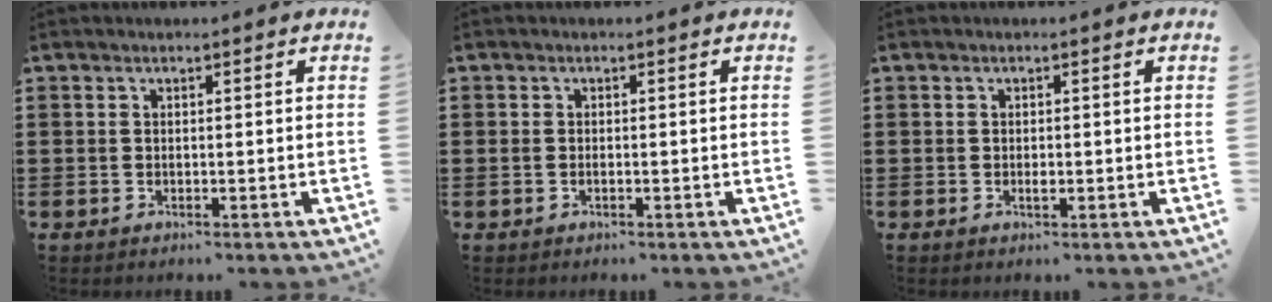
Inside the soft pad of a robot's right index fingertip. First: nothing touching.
{"total": 0.7, "force": [-0.3, 0.2, 0.6], "torque": [-0.013, -0.006, -0.003]}
{"total": 1.0, "force": [-0.2, 0.3, 1.0], "torque": [-0.019, -0.005, -0.003]}